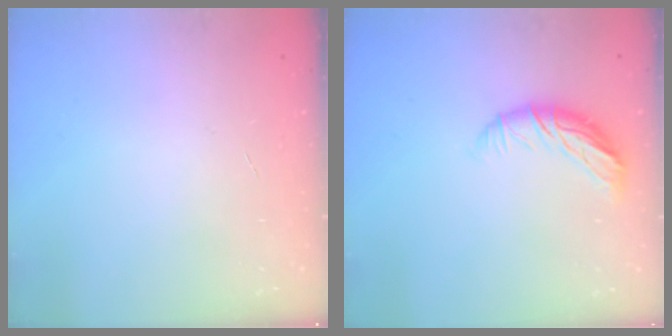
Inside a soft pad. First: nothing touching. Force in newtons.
{"total": 10.2, "press": 10.2, "slide": 0.2}